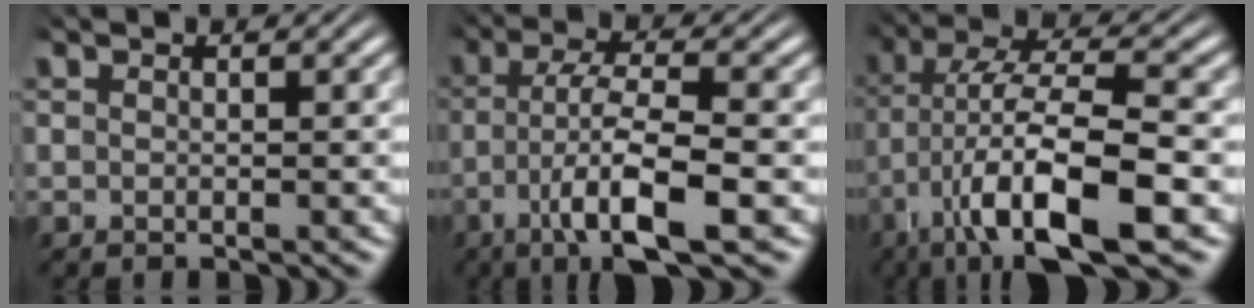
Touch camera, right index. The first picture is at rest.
{"total": 7.0, "force": [-2.3, 2.7, 6.1], "torque": [-0.124, -0.021, -0.028]}
{"total": 9.0, "force": [-2.0, 4.6, 7.5], "torque": [-0.159, -0.027, -0.014]}